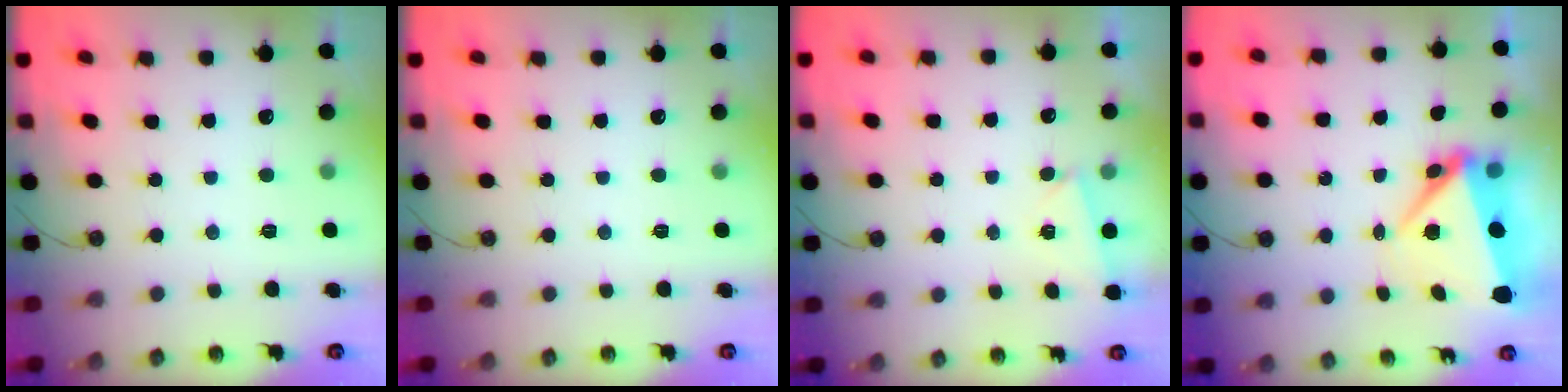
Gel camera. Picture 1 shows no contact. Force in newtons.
{"total": 0.0}
{"total": 2.5, "press": 1.5, "slide": 2.0}
{"total": 7.4, "press": 7.2, "slide": 2.0}